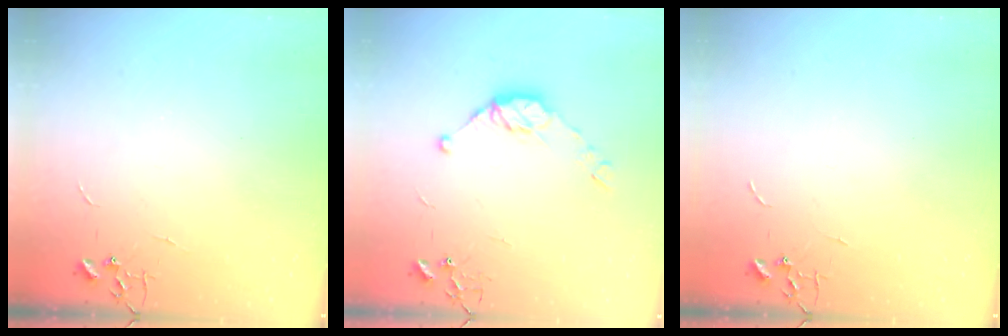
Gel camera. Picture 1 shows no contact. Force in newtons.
{"total": 9.5, "press": 9.5, "slide": 0.7}
{"total": 0.0}